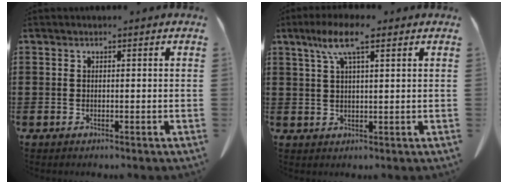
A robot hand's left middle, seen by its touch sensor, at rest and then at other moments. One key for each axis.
{"total": 6.8, "fx": 3.8, "fy": 1.3, "fz": 5.5, "tx": -0.115, "ty": 0.008, "tz": 0.065}